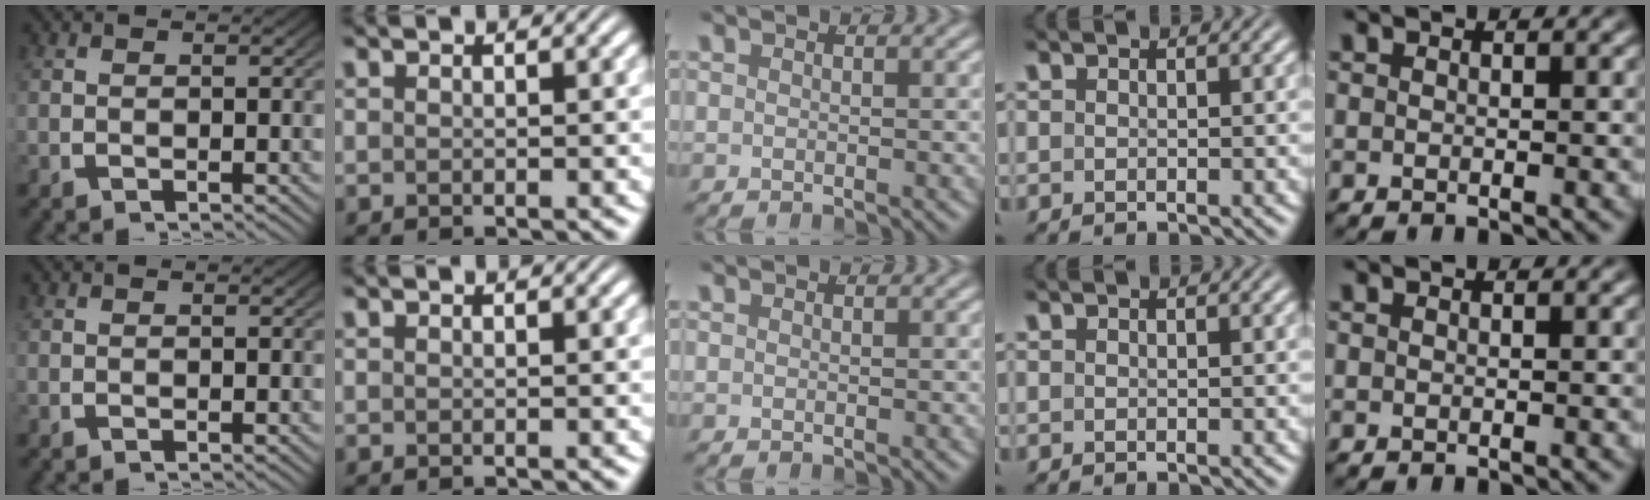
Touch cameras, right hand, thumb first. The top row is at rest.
{}